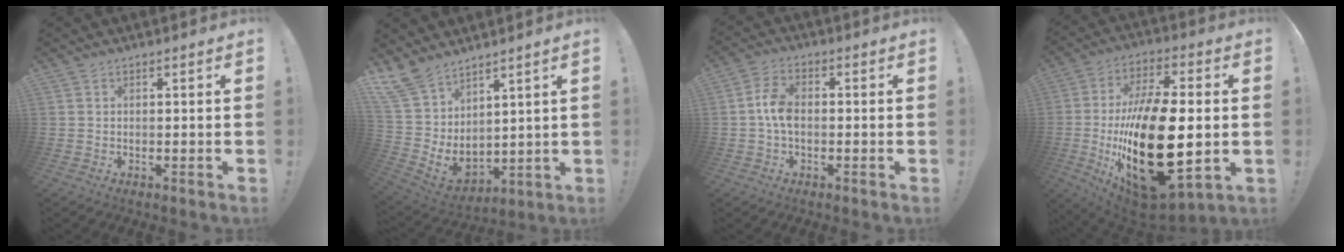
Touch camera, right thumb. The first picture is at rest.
{"total": 10.2, "force": [6.9, 6.3, 4.1], "torque": [-0.096, -0.069, 0.138]}
{"total": 7.8, "force": [-0.5, 5.0, 5.9], "torque": [-0.107, 0.015, -0.008]}
{"total": 31.7, "force": [-3.6, 15.1, 27.7], "torque": [-0.519, 0.007, -0.046]}